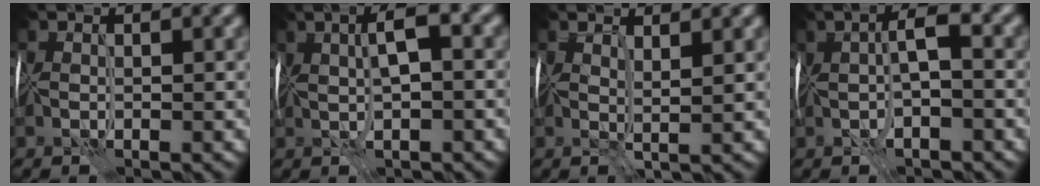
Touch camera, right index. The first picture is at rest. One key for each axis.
{"total": 4.2, "fx": 1.4, "fy": 1.1, "fz": 3.9, "tx": -0.070, "ty": 0.011, "tz": 0.020}
{"total": 1.7, "fx": 1.4, "fy": -0.2, "fz": 1.0, "tx": -0.019, "ty": 0.001, "tz": 0.023}
{"total": 3.3, "fx": 0.2, "fy": 1.2, "fz": 3.1, "tx": -0.059, "ty": 0.006, "tz": 0.000}